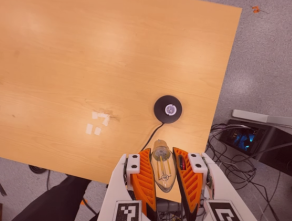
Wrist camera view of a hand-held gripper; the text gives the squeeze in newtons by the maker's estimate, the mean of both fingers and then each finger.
{"total": 19.6, "left": 21.2, "right": 18.0}